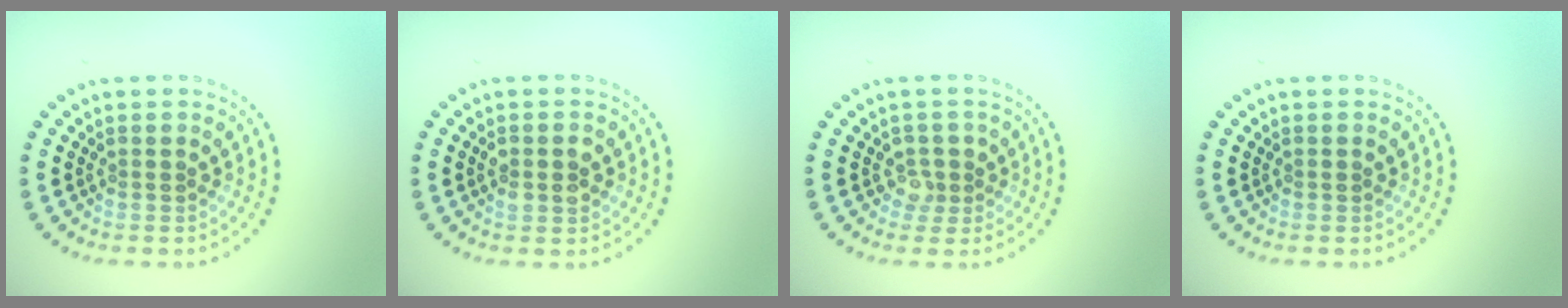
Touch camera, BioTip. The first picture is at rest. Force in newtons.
{"total": 2.3, "press": 2.3, "slide": 0.2}
{"total": 1.7, "press": 1.4, "slide": 0.9}
{"total": 0.0}